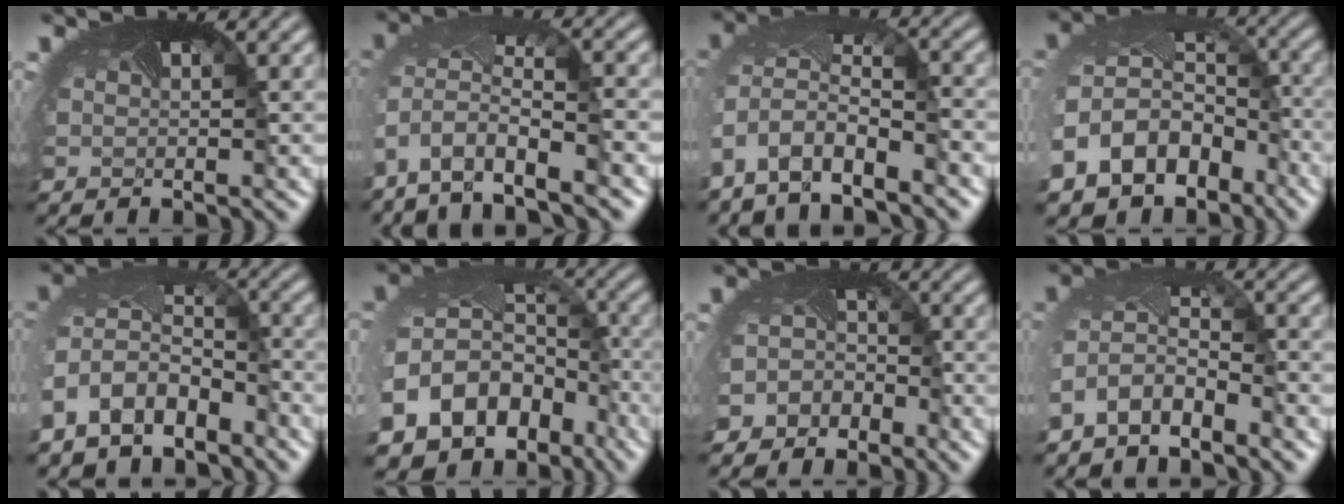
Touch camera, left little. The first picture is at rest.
{"total": 8.0, "force": [-5.1, 3.4, 5.1], "torque": [-0.125, -0.019, -0.076]}
{"total": 6.3, "force": [-4.7, 2.6, 3.4], "torque": [-0.091, -0.020, -0.081]}
{"total": 14.4, "force": [-6.8, 11.3, 5.8], "torque": [-0.161, -0.044, -0.106]}
{"total": 8.9, "force": [-4.3, 6.4, 4.4], "torque": [-0.121, -0.025, -0.066]}
{"total": 19.1, "force": [-8.9, 15.2, 7.3], "torque": [-0.181, -0.067, -0.122]}
{"total": 3.5, "force": [-2.8, 2.0, -0.4], "torque": [0.007, 0.002, -0.049]}
{"total": 4.1, "force": [-2.7, 2.2, 2.2], "torque": [-0.069, -0.011, -0.059]}